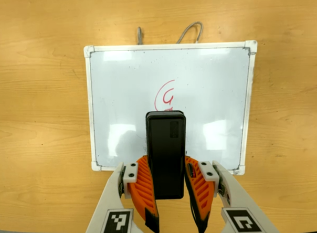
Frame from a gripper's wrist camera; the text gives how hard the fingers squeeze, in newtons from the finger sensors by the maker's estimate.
{"total": 9.6, "left": 7.5, "right": 11.8}